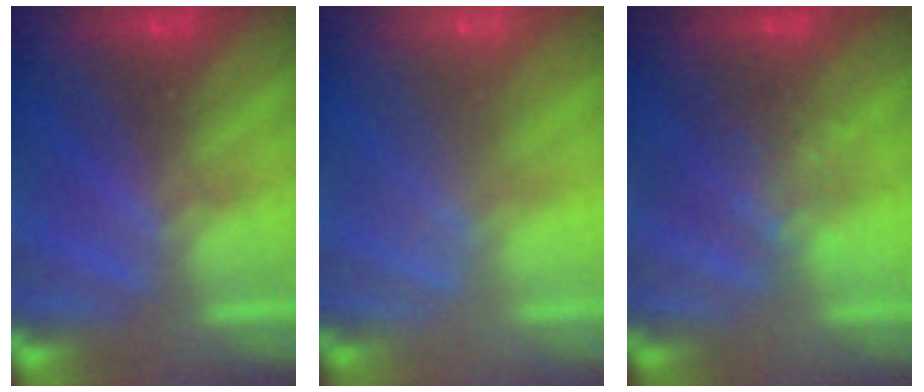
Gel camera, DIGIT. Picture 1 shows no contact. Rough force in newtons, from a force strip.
{"total": 1.8}
{"total": 3.9}